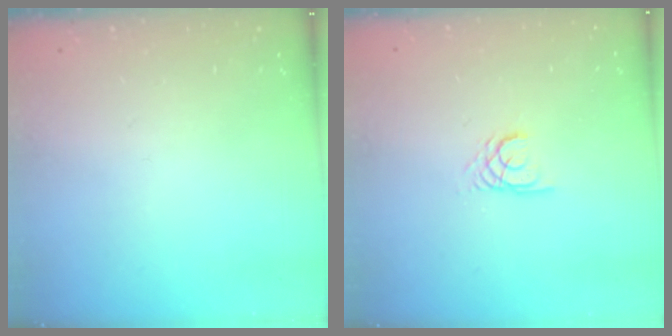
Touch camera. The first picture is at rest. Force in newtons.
{"total": 2.2, "press": 2.2, "slide": 0.1}